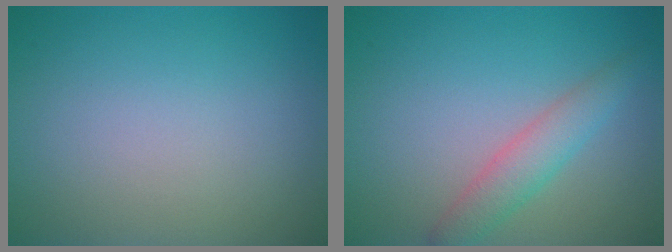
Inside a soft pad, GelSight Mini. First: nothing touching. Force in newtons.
{"total": 2.8, "press": 2.8, "slide": 0.1}